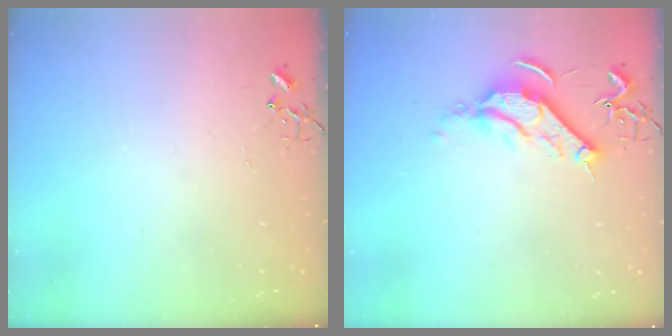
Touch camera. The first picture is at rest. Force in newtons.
{"total": 9.6, "press": 9.6, "slide": 0.1}